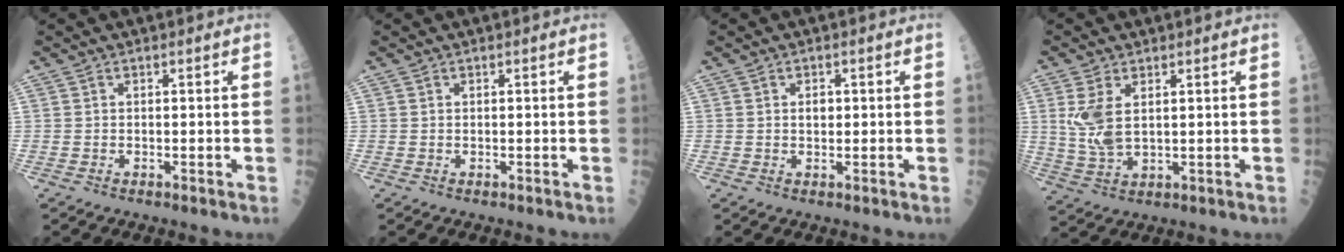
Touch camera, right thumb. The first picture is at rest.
{"total": 0.0}
{"total": 1.6, "force": [0.2, 1.2, 1.1], "torque": [-0.008, 0.001, 0.003]}
{"total": 6.9, "force": [1.8, 3.6, 5.6], "torque": [-0.121, -0.008, 0.047]}